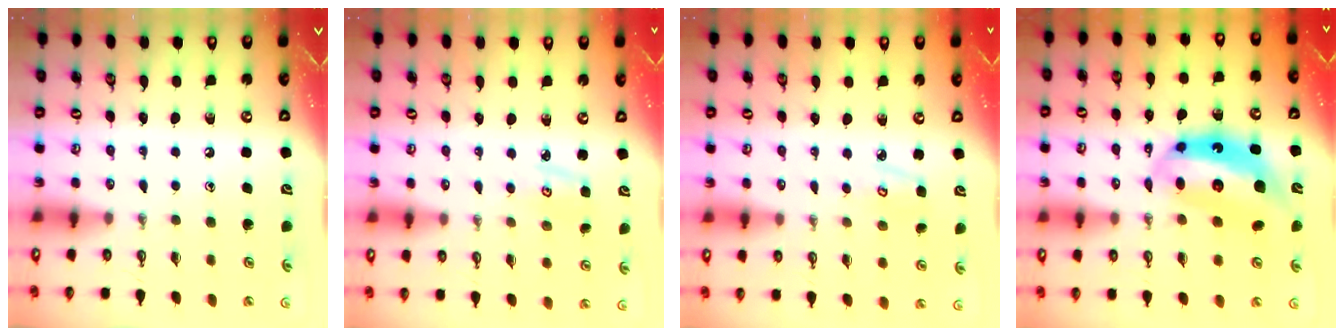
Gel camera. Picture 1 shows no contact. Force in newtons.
{"total": 2.7, "press": 2.7, "slide": 0.4}
{"total": 4.2, "press": 4.2, "slide": 0.5}
{"total": 13.7, "press": 13.6, "slide": 1.8}